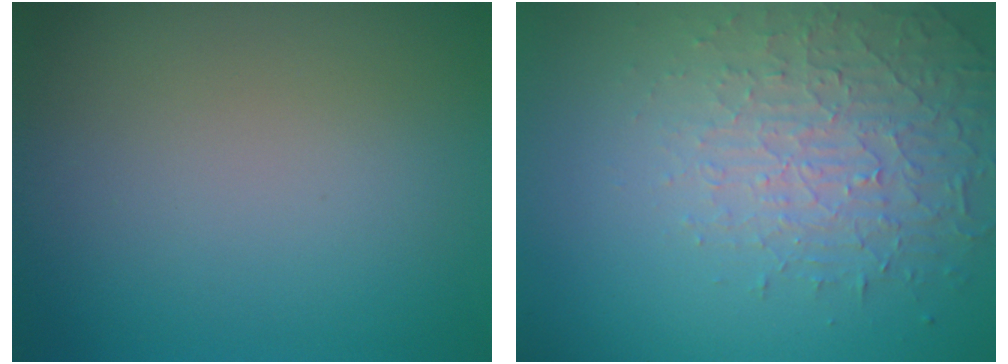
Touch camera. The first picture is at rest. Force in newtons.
{"total": 4.5, "press": 3.1, "slide": 3.2}